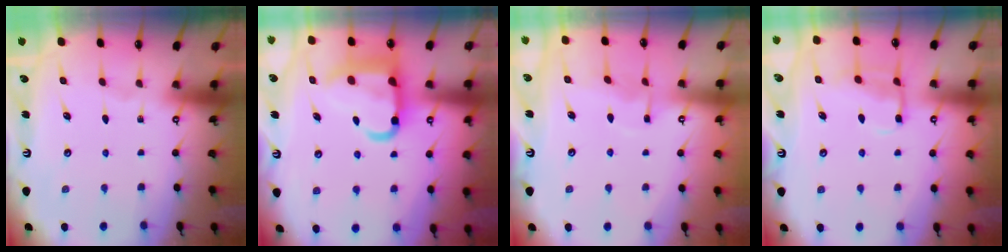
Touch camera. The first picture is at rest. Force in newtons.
{"total": 15.2, "press": 15.0, "slide": 1.8}
{"total": 3.4, "press": 3.4, "slide": 0.3}
{"total": 8.8, "press": 8.7, "slide": 0.7}